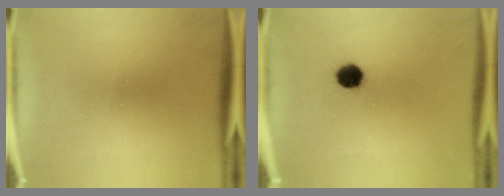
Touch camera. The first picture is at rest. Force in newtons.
{"total": 4.7}